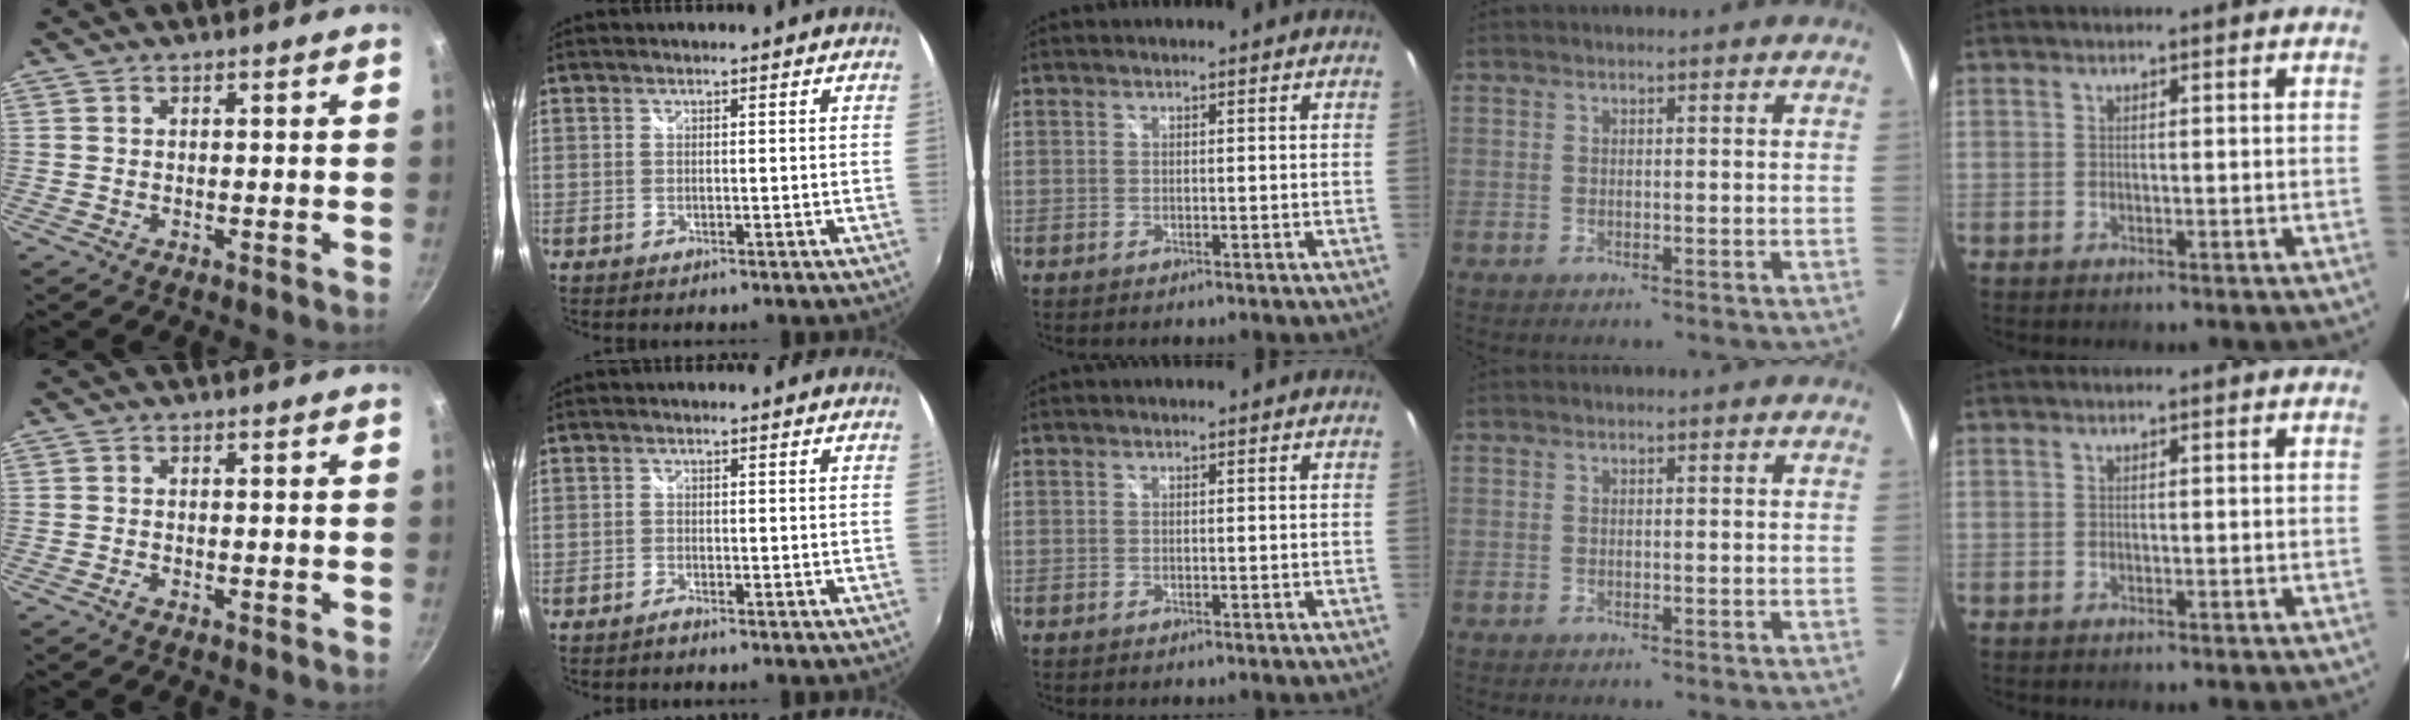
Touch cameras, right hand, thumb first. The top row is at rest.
{"thumb": {"total": 0.8, "force": [-0.5, 0.3, 0.4], "torque": [-0.012, 0.002, -0.014]}, "index": {"total": 0.9, "force": [-0.9, 0.1, 0.3], "torque": [-0.006, -0.003, -0.020]}}